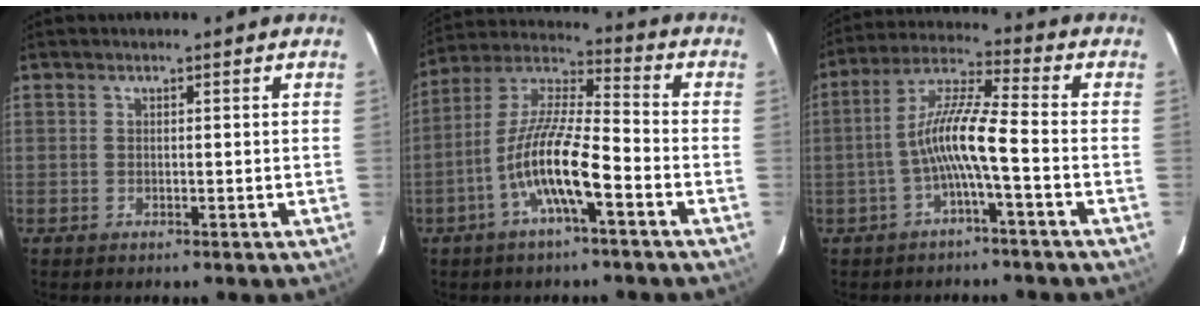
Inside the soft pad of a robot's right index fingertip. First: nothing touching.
{"total": 12.8, "force": [-5.4, 2.1, 11.4], "torque": [-0.227, 0.001, -0.107]}
{"total": 8.7, "force": [-2.9, 0.2, 8.2], "torque": [-0.179, 0.017, -0.055]}